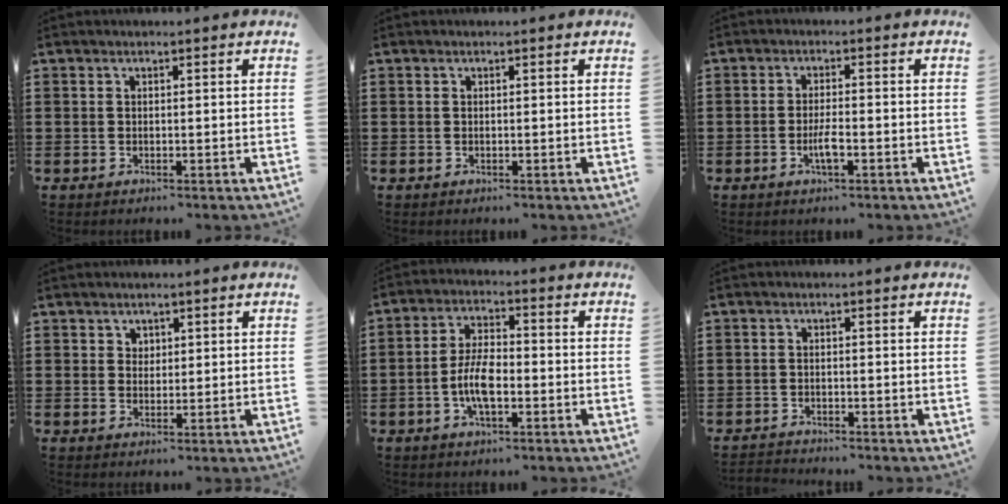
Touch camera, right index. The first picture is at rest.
{"total": 0.0}
{"total": 3.3, "force": [-1.2, 0.7, 3.0], "torque": [-0.067, -0.006, -0.026]}
{"total": 1.5, "force": [1.0, 1.2, 0.0], "torque": [-0.004, 0.006, 0.019]}
{"total": 6.5, "force": [-1.8, 2.6, 5.7], "torque": [-0.133, -0.005, -0.042]}
{"total": 1.2, "force": [-1.2, 0.1, -0.2], "torque": [-0.001, 0.003, -0.027]}